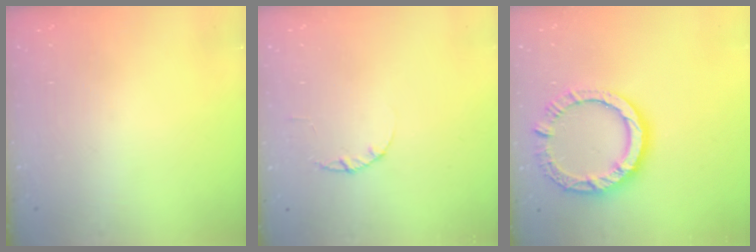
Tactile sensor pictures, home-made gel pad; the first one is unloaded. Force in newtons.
{"total": 1.7, "press": 1.7, "slide": 0.3}
{"total": 13.2, "press": 13.1, "slide": 1.6}